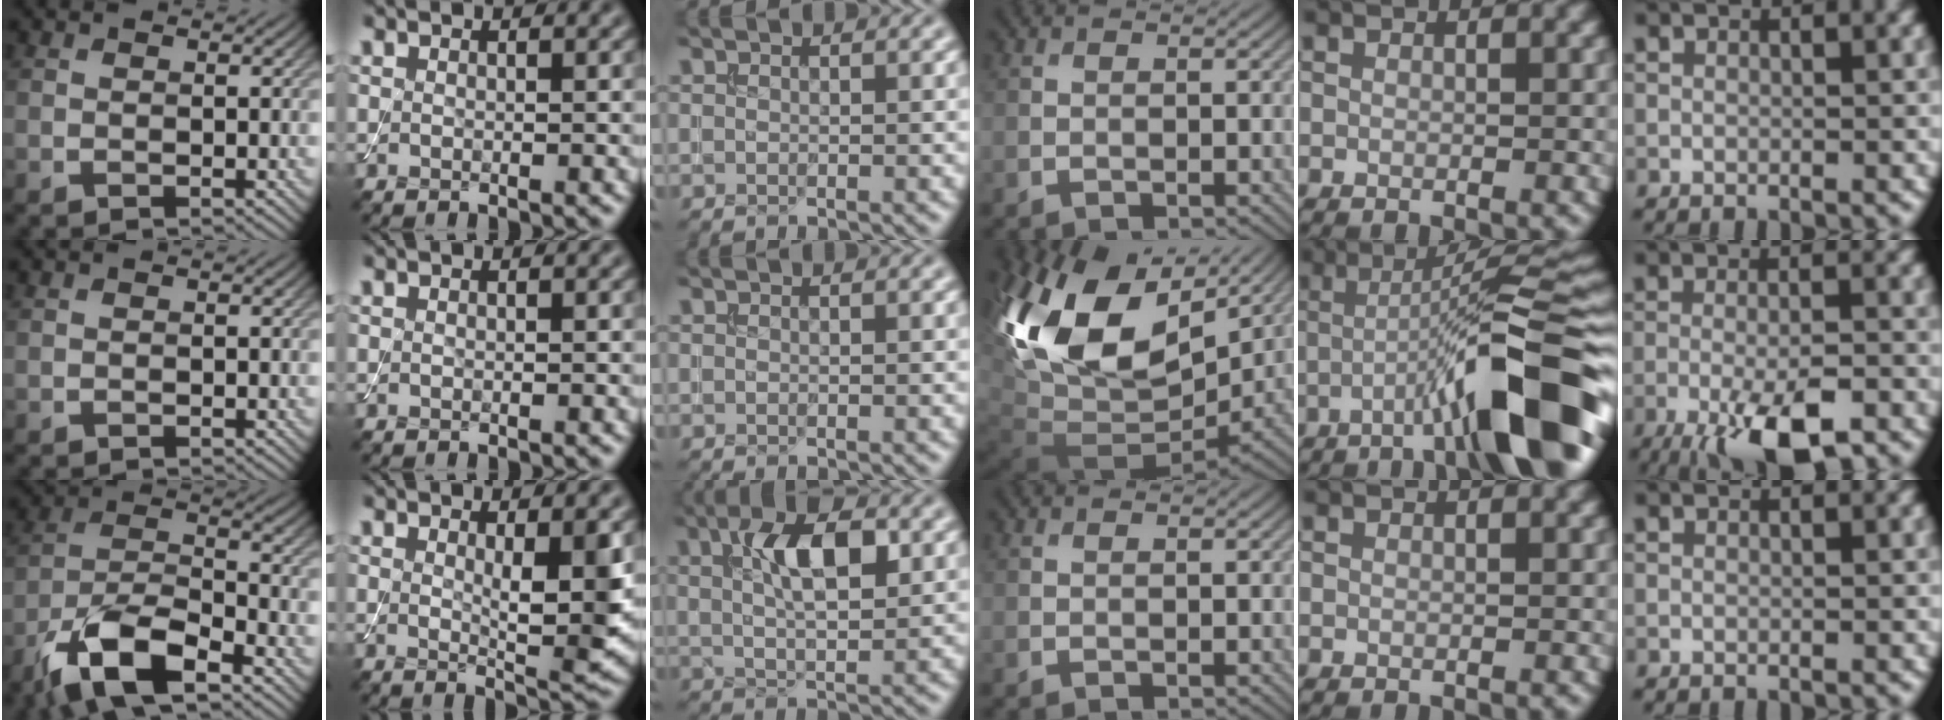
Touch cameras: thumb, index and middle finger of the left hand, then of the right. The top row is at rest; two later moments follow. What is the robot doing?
{"motion": "assemble", "object": "toy tower of hanoi"}